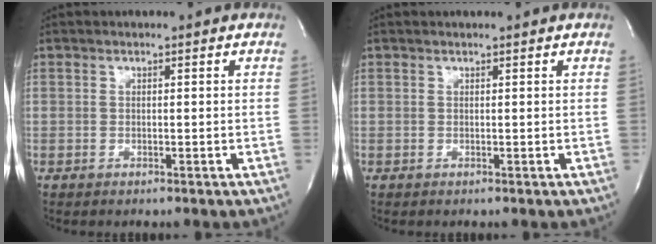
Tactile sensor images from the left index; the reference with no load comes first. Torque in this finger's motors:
{"motor_torque": [-0.05, -0.02, -0.06, 0.00]}